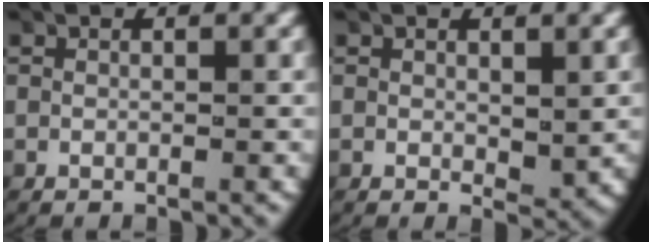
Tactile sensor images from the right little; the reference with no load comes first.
{"total": 1.0, "force": [0.4, 0.4, 0.9], "torque": [-0.017, -0.016, 0.016]}